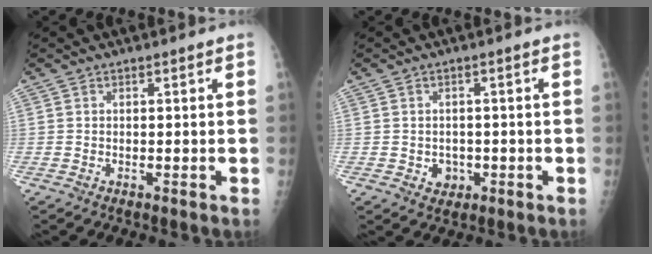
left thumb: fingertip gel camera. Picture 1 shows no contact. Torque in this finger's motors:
{"motor_torque": [-0.11, 0.04, 0.12, 0.03, 0.01]}